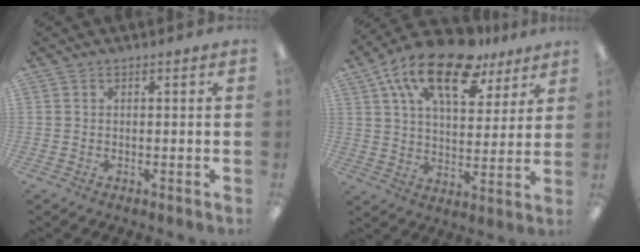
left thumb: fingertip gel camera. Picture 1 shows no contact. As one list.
[{"total": 19.2, "force": [11.9, 8.9, 12.2], "torque": [-0.216, -0.049, 0.205]}]